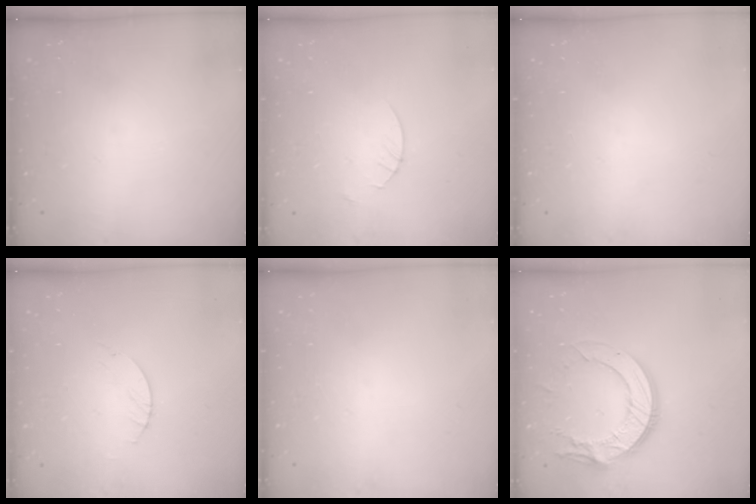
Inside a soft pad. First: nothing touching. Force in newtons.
{"total": 1.4, "press": 1.4, "slide": 0.2}
{"total": 0.0}
{"total": 0.9, "press": 0.8, "slide": 0.2}
{"total": 0.0}
{"total": 14.7, "press": 14.6, "slide": 1.4}